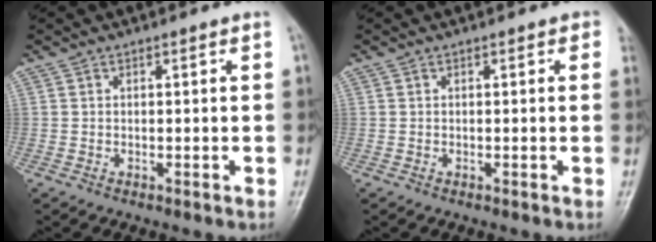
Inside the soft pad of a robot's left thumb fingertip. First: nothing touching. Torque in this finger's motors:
{"motor_torque": [1.05, 0.66, 0.60, -0.49, 0.01]}